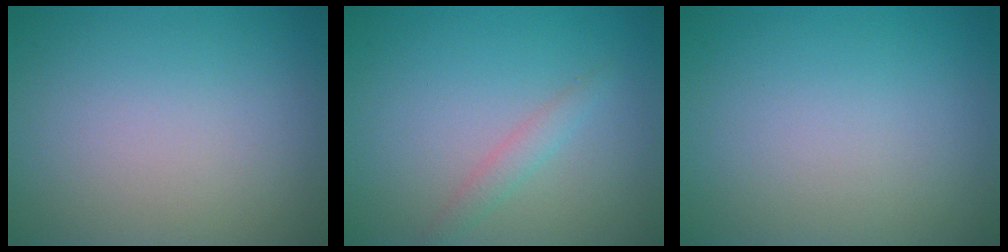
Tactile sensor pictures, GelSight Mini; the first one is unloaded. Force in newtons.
{"total": 1.5, "press": 1.5, "slide": 0.1}
{"total": 0.0}